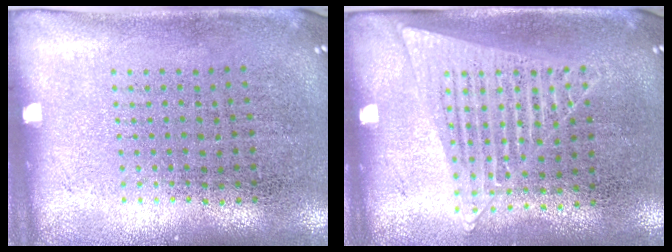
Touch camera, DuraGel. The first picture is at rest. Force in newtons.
{"total": 1.3, "press": 1.2, "slide": 0.4}